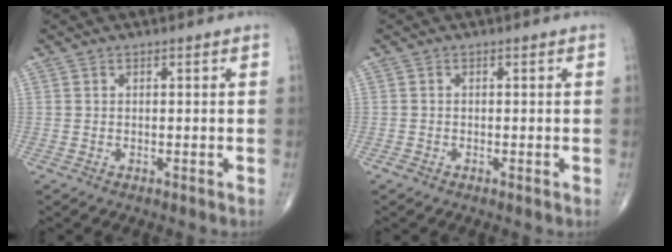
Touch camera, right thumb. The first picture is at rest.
{"total": 0.8, "force": [-0.5, 0.3, 0.6], "torque": [-0.013, -0.002, -0.011]}